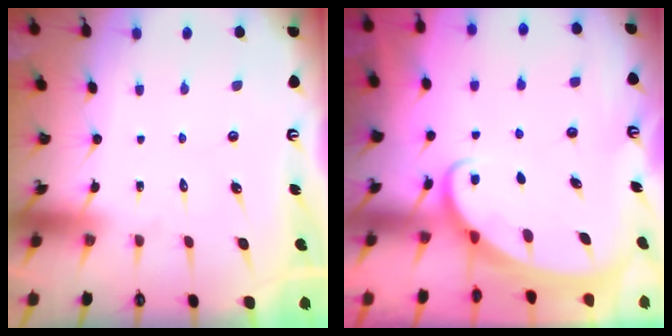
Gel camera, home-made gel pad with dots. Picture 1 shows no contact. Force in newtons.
{"total": 2.1, "press": 2.1, "slide": 0.2}